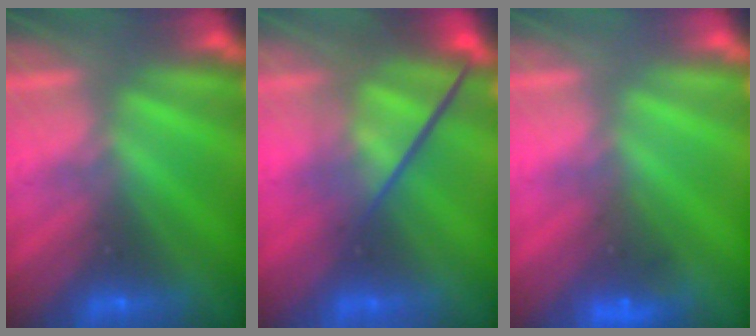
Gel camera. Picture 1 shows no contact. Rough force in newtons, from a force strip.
{"total": 4.4}
{"total": 4.8}